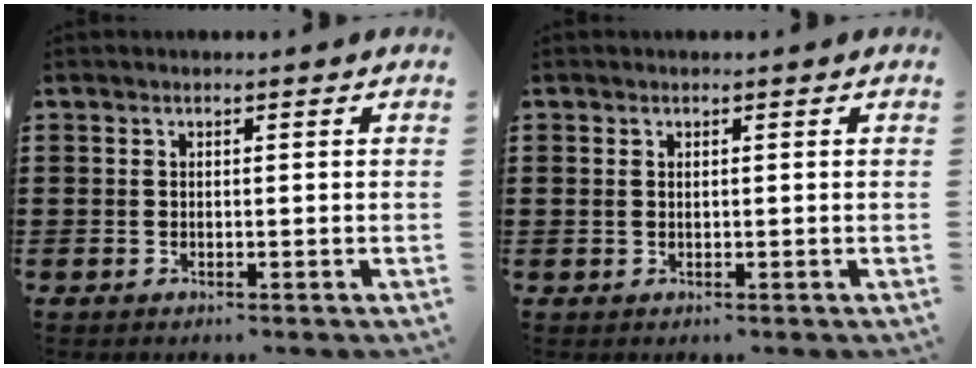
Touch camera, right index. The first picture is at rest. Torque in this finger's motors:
{"motor_torque": [-0.55, 1.18, 0.02, -0.01]}